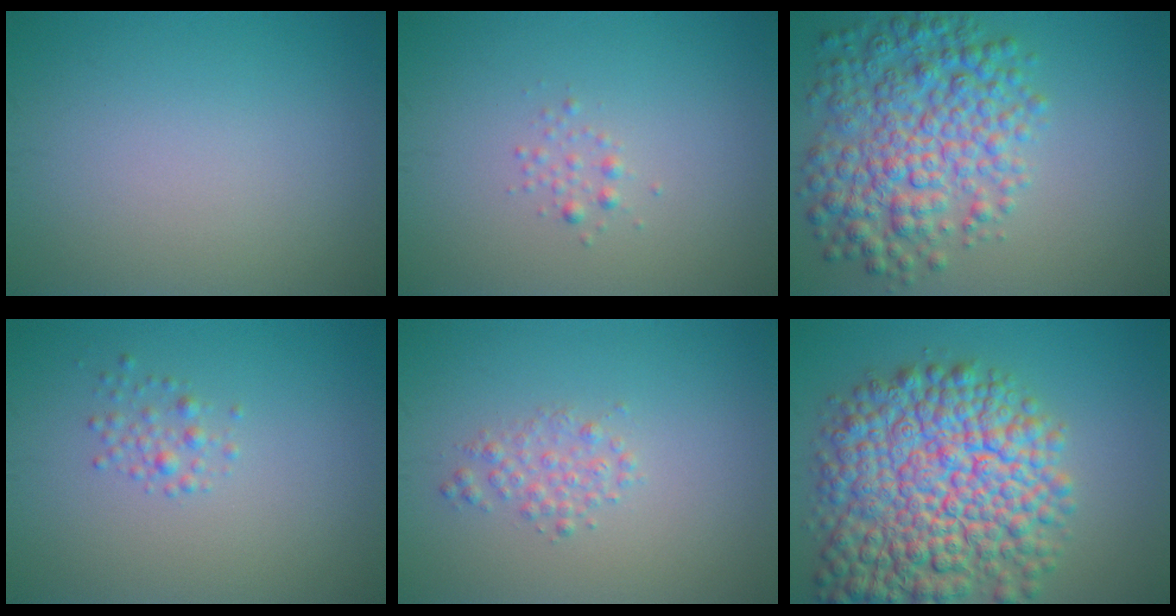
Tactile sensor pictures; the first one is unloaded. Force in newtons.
{"total": 0.9, "press": 0.9, "slide": 0.0}
{"total": 7.7, "press": 7.7, "slide": 0.1}
{"total": 1.3, "press": 1.3, "slide": 0.0}
{"total": 1.6, "press": 1.6, "slide": 0.1}
{"total": 13.0, "press": 13.0, "slide": 0.5}